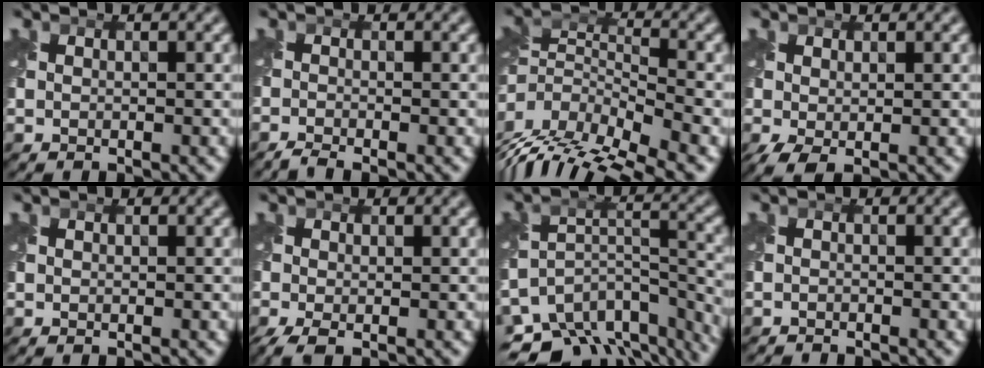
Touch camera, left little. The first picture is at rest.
{"total": 1.3, "force": [-1.2, 0.0, 0.6], "torque": [-0.011, -0.009, -0.034]}
{"total": 9.5, "force": [-5.8, 4.1, 6.4], "torque": [-0.128, 0.005, -0.094]}
{"total": 1.8, "force": [-0.3, 0.6, 1.7], "torque": [-0.044, -0.003, -0.007]}
{"total": 0.0}
{"total": 2.3, "force": [-1.2, 0.6, 1.8], "torque": [-0.047, -0.010, -0.027]}
{"total": 10.9, "force": [-9.3, 4.4, 3.7], "torque": [-0.070, -0.005, -0.120]}
{"total": 1.2, "force": [-1.2, 0.0, -0.2], "torque": [0.004, -0.011, -0.024]}